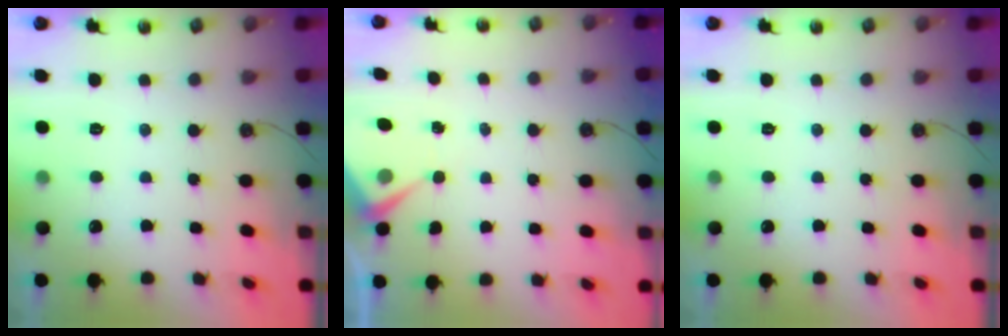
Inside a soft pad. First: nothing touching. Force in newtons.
{"total": 4.1, "press": 4.0, "slide": 0.5}
{"total": 0.0}